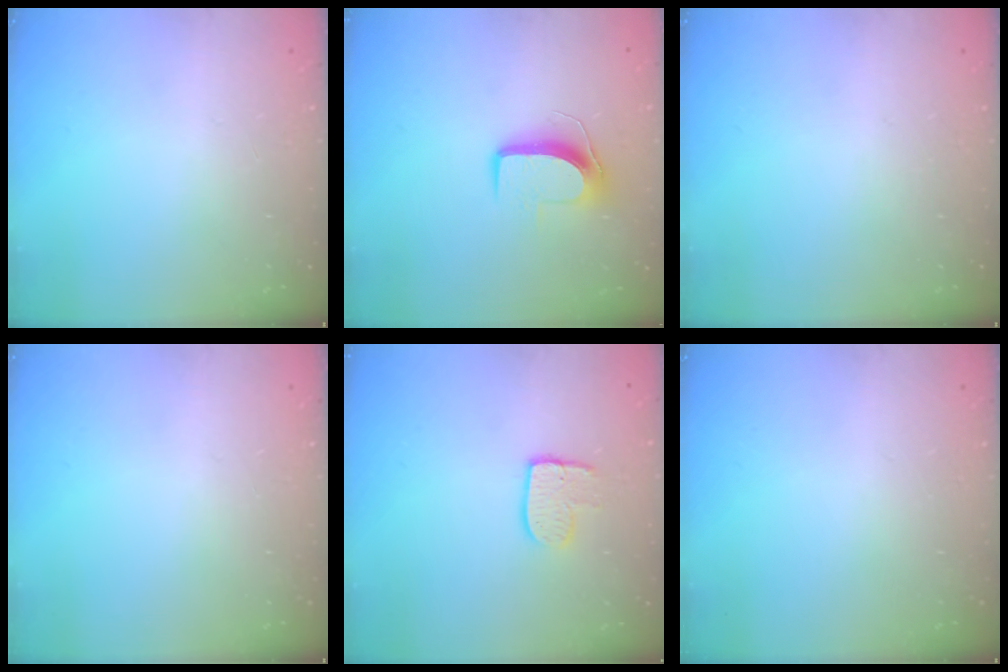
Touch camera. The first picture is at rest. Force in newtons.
{"total": 9.4, "press": 9.4, "slide": 0.3}
{"total": 0.0}
{"total": 0.0}
{"total": 8.1, "press": 8.0, "slide": 0.6}
{"total": 0.0}